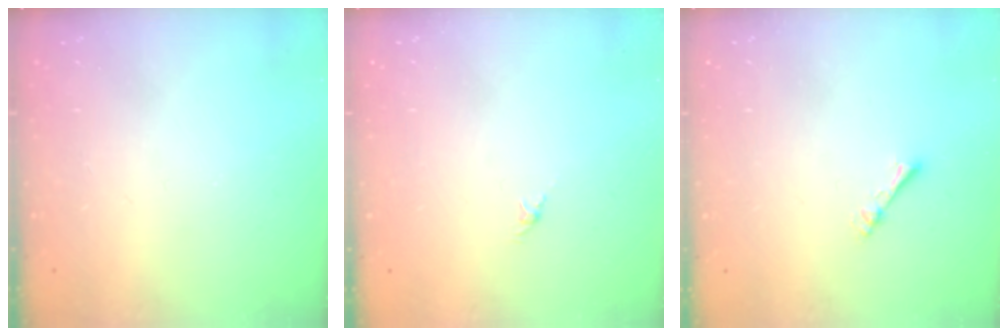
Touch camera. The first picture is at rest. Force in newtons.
{"total": 0.0}
{"total": 1.7, "press": 1.7, "slide": 0.2}